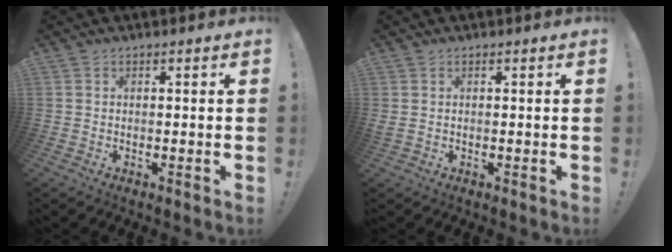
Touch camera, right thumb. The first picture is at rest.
{"total": 0.7, "force": [0.4, 0.1, 0.5], "torque": [-0.013, 0.000, 0.008]}